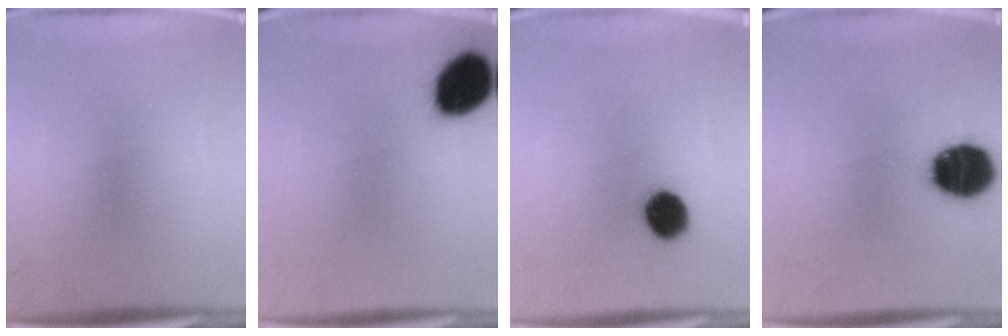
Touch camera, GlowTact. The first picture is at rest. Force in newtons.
{"total": 12.6}
{"total": 7.2}
{"total": 14.9}